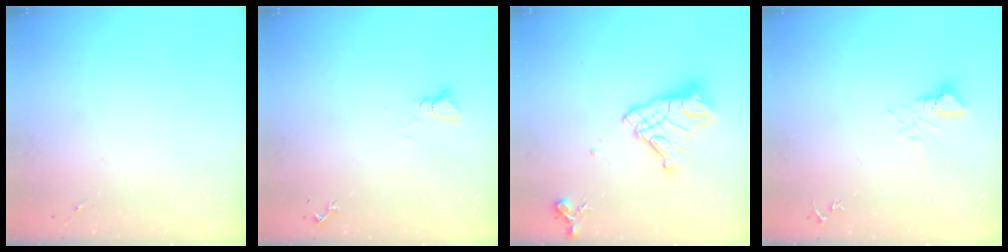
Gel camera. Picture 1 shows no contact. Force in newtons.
{"total": 2.2, "press": 2.2, "slide": 0.1}
{"total": 15.8, "press": 15.7, "slide": 1.7}
{"total": 5.5, "press": 5.5, "slide": 0.4}